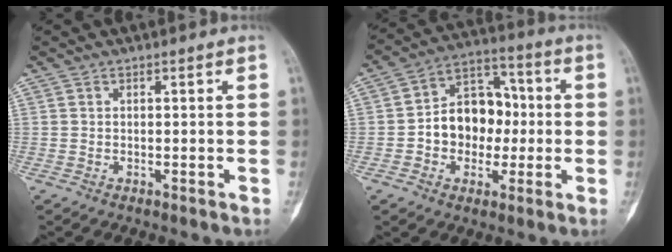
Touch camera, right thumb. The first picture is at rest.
{"total": 13.0, "force": [-0.9, 10.0, 8.3], "torque": [-0.087, 0.043, -0.022]}